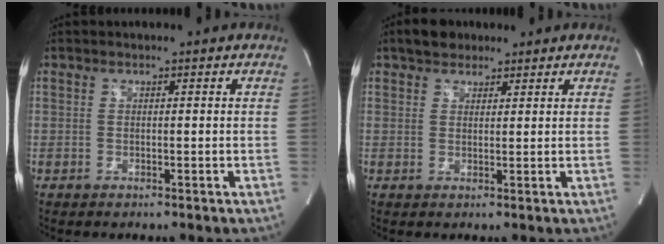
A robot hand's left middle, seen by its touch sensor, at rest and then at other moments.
{"total": 3.7, "force": [2.7, 2.2, 1.2], "torque": [-0.023, 0.019, 0.045]}